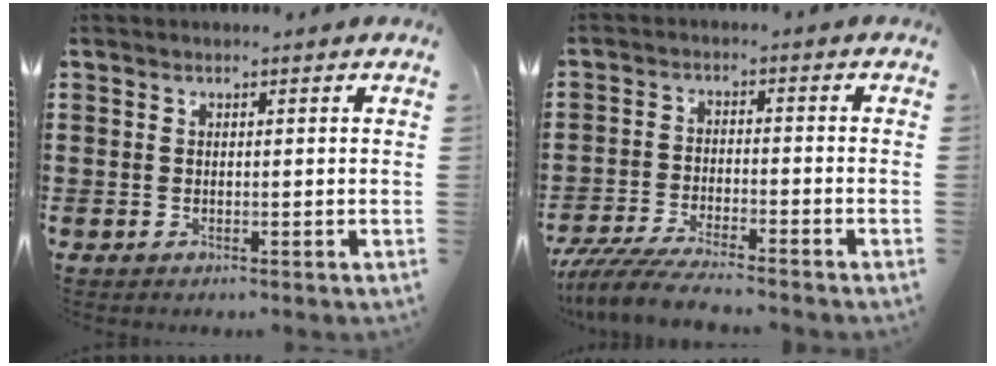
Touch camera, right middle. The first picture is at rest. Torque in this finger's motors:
{"motor_torque": [2.14, 0.00, 0.58, 0.18]}